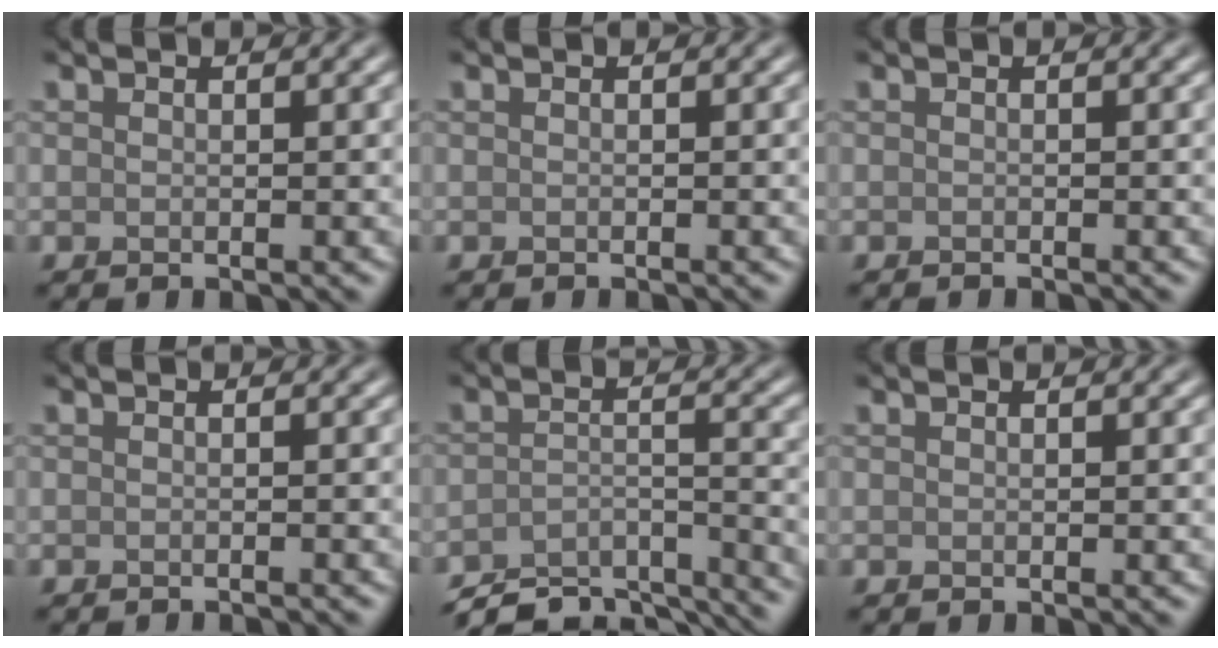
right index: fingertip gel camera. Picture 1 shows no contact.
{"total": 0.6, "force": [-0.6, 0.1, 0.3], "torque": [0.000, 0.001, -0.009]}
{"total": 0.5, "force": [-0.5, 0.1, 0.2], "torque": [-0.001, 0.000, -0.008]}
{"total": 1.4, "force": [-1.2, 0.3, 0.6], "torque": [0.006, 0.000, -0.017]}
{"total": 8.5, "force": [-7.6, 2.2, 3.2], "torque": [-0.053, -0.002, -0.116]}
{"total": 0.0}